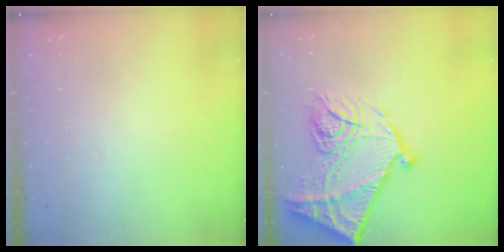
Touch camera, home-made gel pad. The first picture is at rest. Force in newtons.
{"total": 25.4, "press": 25.3, "slide": 2.5}